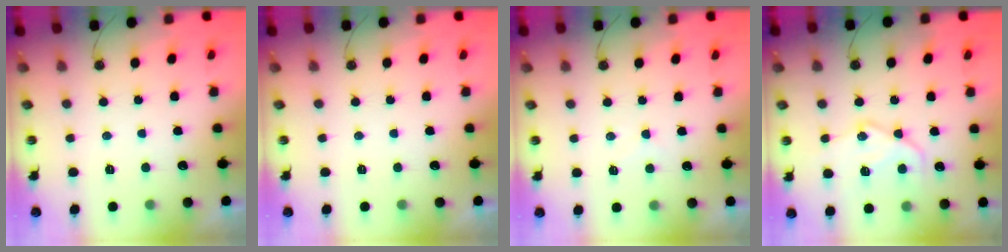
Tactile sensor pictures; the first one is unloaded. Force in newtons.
{"total": 0.0}
{"total": 4.7, "press": 4.6, "slide": 0.6}
{"total": 14.8, "press": 14.7, "slide": 1.4}